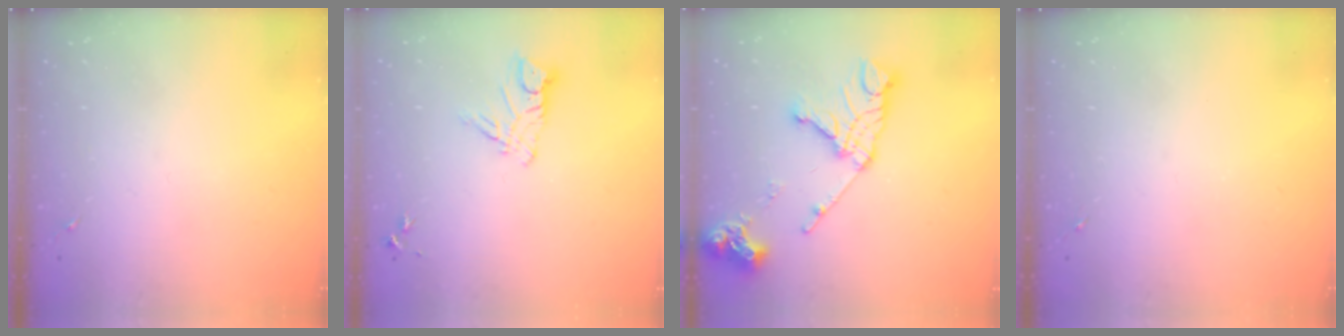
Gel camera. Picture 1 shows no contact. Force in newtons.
{"total": 8.6, "press": 8.5, "slide": 0.9}
{"total": 17.0, "press": 16.9, "slide": 1.8}
{"total": 0.0}